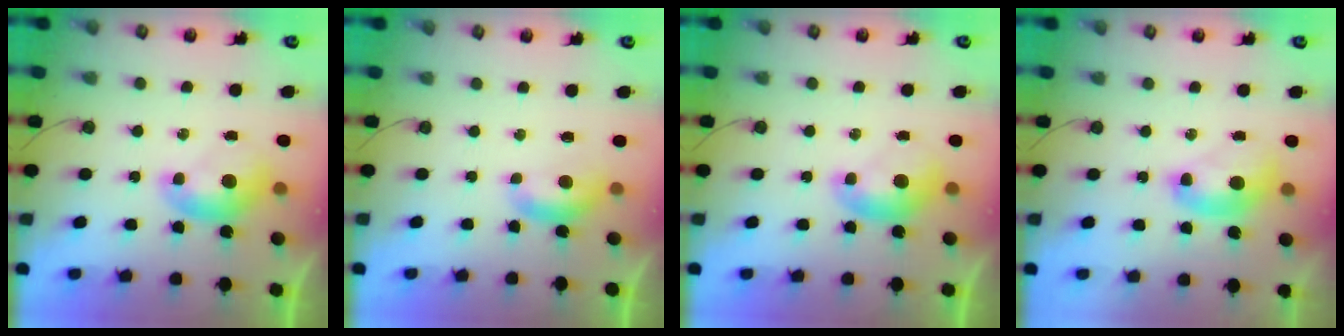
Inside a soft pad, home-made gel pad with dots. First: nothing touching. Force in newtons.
{"total": 2.2, "press": 2.2, "slide": 0.4}
{"total": 0.0}
{"total": 2.7, "press": 2.7, "slide": 0.1}